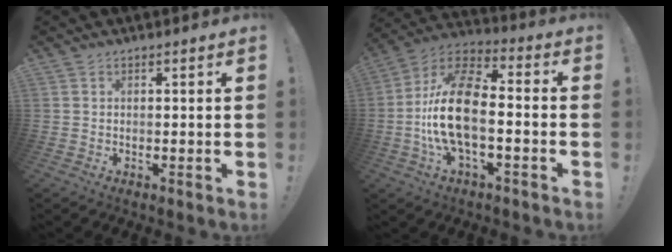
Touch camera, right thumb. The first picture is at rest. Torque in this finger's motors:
{"motor_torque": [2.24, 2.76, 0.37, -0.08, 0.24]}